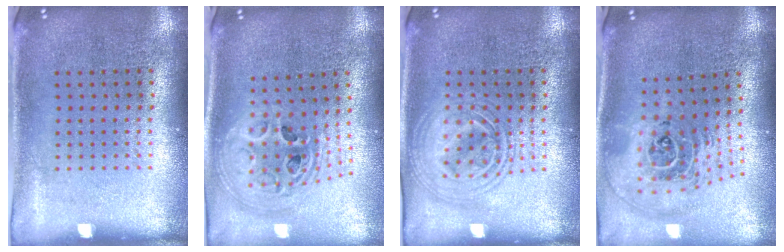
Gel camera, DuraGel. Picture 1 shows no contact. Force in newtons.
{"total": 2.3, "press": 1.8, "slide": 1.6}
{"total": 1.9, "press": 1.9, "slide": 0.3}
{"total": 2.5, "press": 1.8, "slide": 1.6}